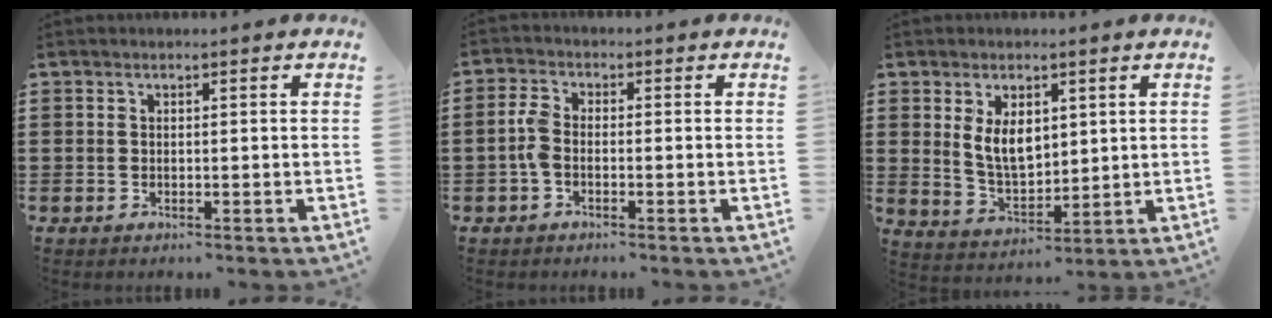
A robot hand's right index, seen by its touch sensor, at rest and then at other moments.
{"total": 3.1, "force": [-1.0, 1.6, 2.5], "torque": [-0.068, -0.003, -0.025]}
{"total": 6.2, "force": [2.1, 3.7, 4.5], "torque": [-0.091, 0.006, 0.038]}